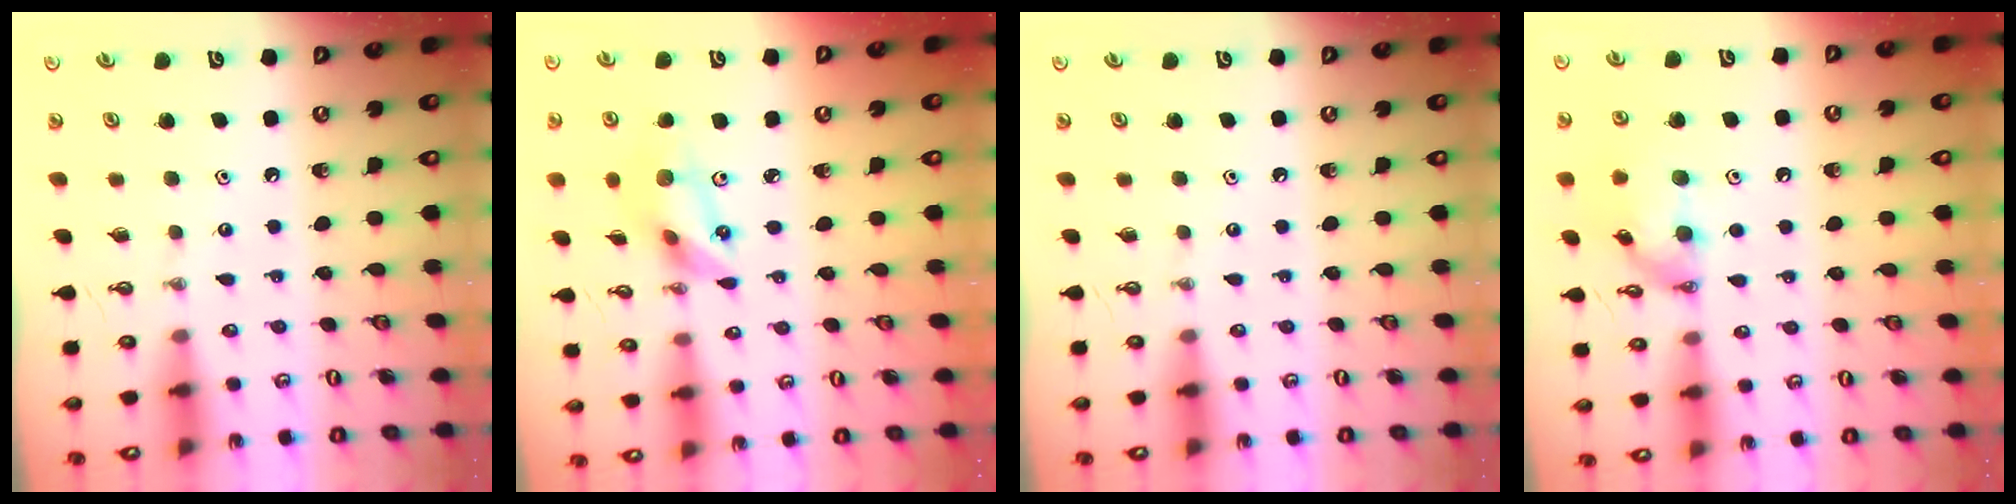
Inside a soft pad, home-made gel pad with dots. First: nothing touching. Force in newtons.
{"total": 11.5, "press": 11.1, "slide": 2.9}
{"total": 0.0}
{"total": 12.9, "press": 12.8, "slide": 1.5}